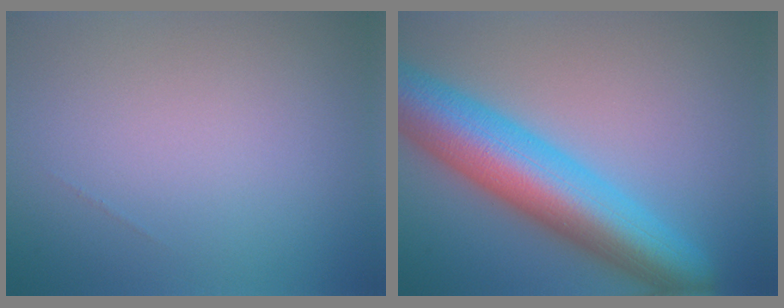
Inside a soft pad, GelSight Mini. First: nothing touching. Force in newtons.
{"total": 10.7, "press": 10.7, "slide": 0.1}